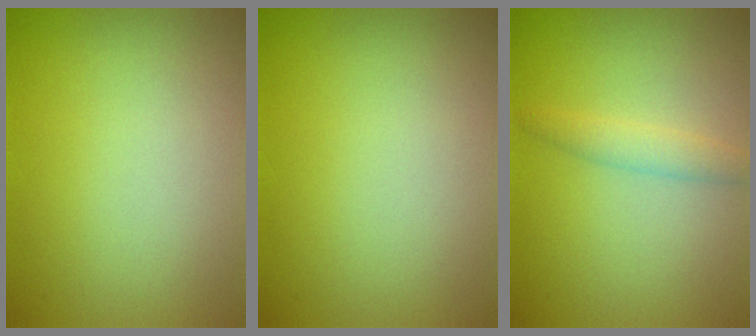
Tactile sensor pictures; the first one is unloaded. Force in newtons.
{"total": 0.0}
{"total": 1.7, "press": 1.7, "slide": 0.0}